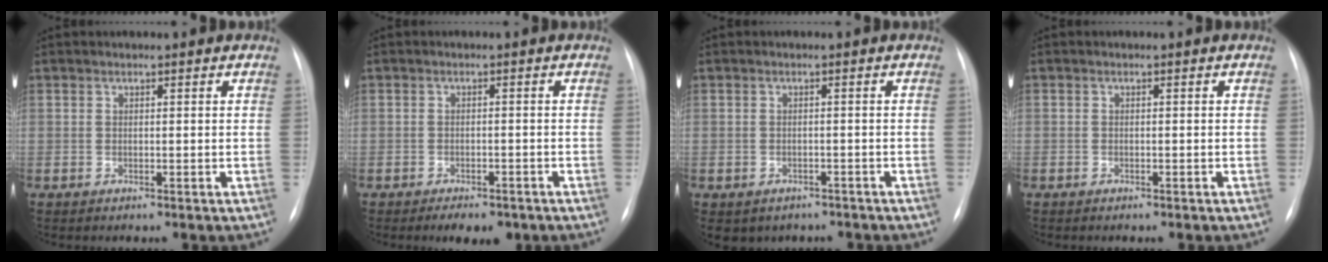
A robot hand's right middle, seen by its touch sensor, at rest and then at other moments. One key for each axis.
{"total": 4.7, "fx": -3.4, "fy": 2.1, "fz": 2.5, "tx": -0.026, "ty": -0.004, "tz": -0.037}
{"total": 6.7, "fx": -5.0, "fy": 4.2, "fz": 1.3, "tx": -0.012, "ty": 0.012, "tz": -0.055}
{"total": 0.5, "fx": -0.4, "fy": 0.4, "fz": 0.0, "tx": -0.005, "ty": 0.005, "tz": -0.007}